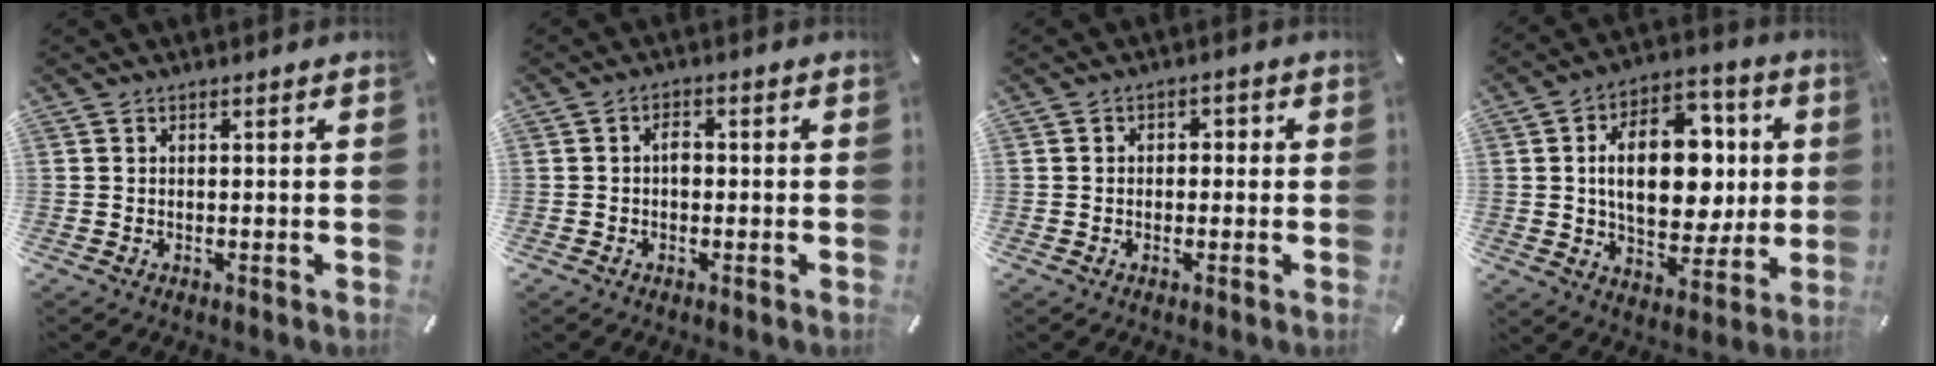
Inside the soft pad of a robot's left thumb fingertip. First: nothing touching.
{"total": 2.4, "force": [-0.3, 1.5, 1.8], "torque": [-0.027, 0.001, -0.009]}
{"total": 2.3, "force": [-1.1, 1.7, 0.9], "torque": [-0.019, 0.012, -0.026]}
{"total": 19.0, "force": [2.1, 12.3, 14.3], "torque": [-0.230, -0.001, 0.036]}